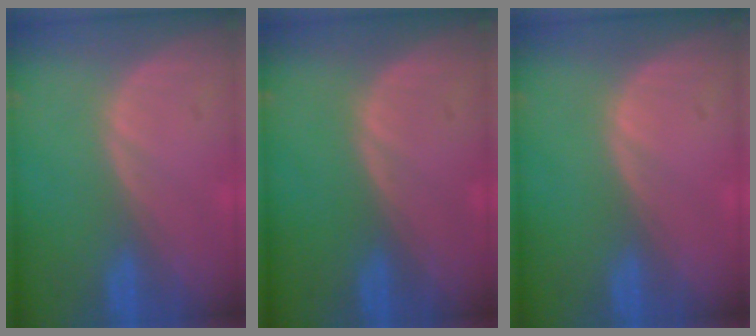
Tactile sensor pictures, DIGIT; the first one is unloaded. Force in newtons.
{"total": 0.0}
{"total": 0.0}